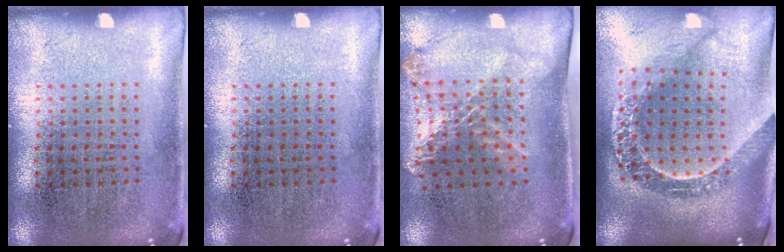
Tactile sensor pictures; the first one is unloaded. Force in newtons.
{"total": 0.0}
{"total": 1.5, "press": 1.3, "slide": 0.8}
{"total": 2.9, "press": 2.3, "slide": 1.8}